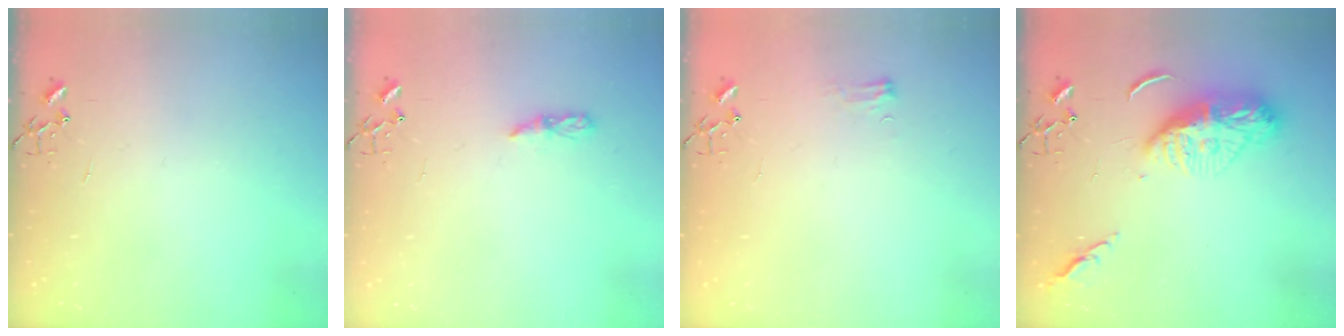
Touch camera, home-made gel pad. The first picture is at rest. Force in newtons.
{"total": 5.0, "press": 4.9, "slide": 0.5}
{"total": 5.5, "press": 5.5, "slide": 0.7}
{"total": 13.3, "press": 13.2, "slide": 1.3}